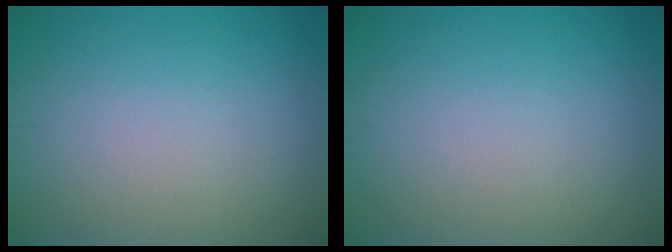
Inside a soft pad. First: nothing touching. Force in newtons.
{"total": 0.0}